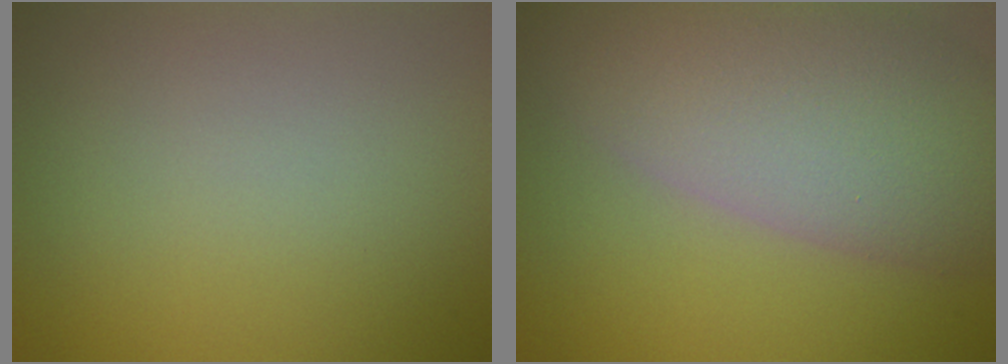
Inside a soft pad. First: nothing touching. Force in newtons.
{"total": 11.3, "press": 11.3, "slide": 1.2}